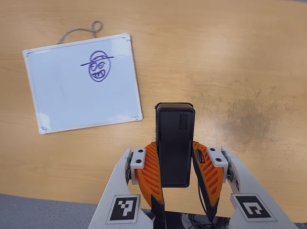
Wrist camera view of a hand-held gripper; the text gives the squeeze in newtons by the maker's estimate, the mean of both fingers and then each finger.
{"total": 4.7, "left": 3.1, "right": 6.4}